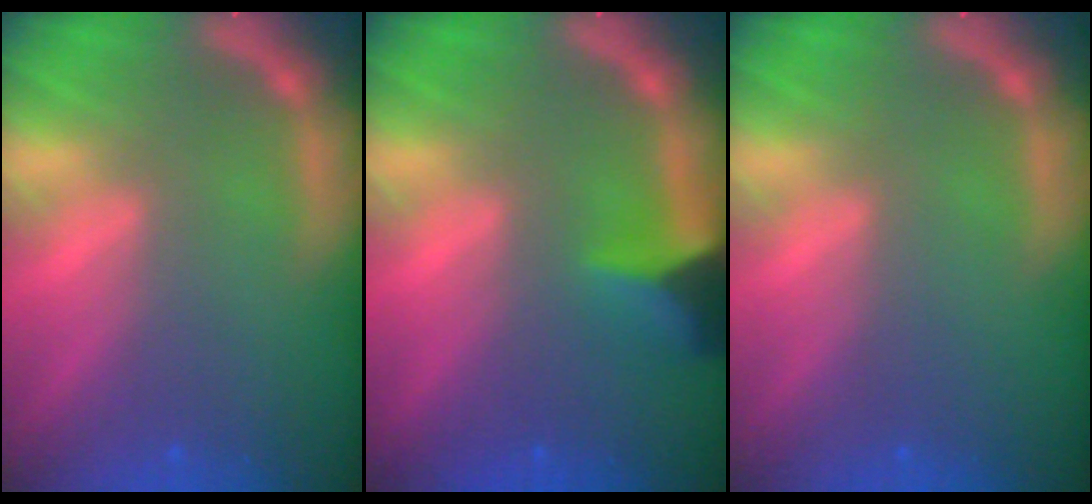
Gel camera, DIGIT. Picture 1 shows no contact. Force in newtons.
{"total": 4.0}
{"total": 0.0}